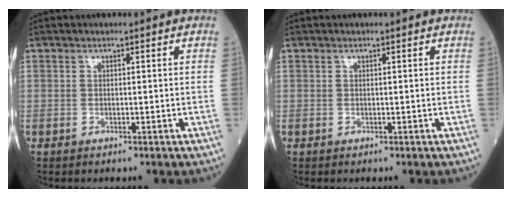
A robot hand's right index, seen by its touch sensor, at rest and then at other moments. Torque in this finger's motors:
{"motor_torque": [0.21, 0.12, 0.04, 0.01]}